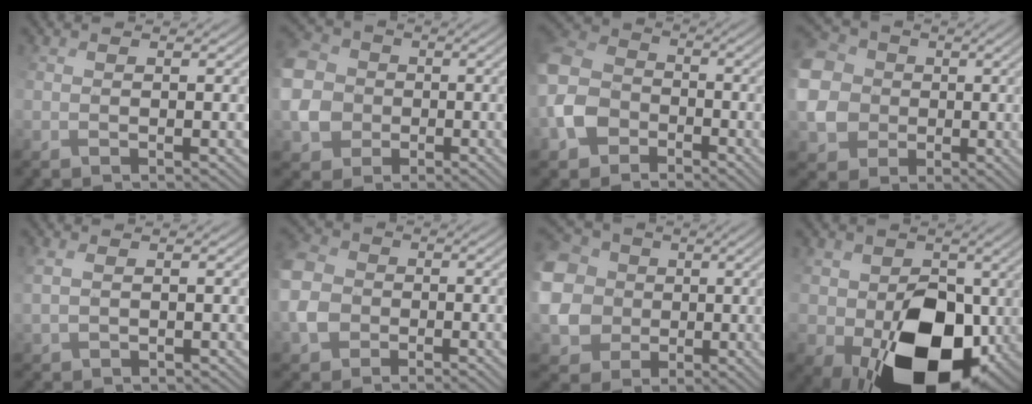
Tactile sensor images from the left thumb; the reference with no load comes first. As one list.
[{"total": 8.1, "force": [-0.6, 7.4, 3.2], "torque": [-0.118, -0.010, -0.020]}, {"total": 7.6, "force": [-3.2, 5.9, 3.5], "torque": [-0.107, -0.001, -0.084]}, {"total": 12.8, "force": [1.8, 11.7, 4.9], "torque": [-0.185, 0.001, 0.020]}, {"total": 1.1, "force": [1.1, 0.4, 0.0], "torque": [-0.006, 0.007, 0.025]}, {"total": 5.2, "force": [-1.2, 4.5, 2.2], "torque": [-0.072, 0.005, -0.042]}, {"total": 16.0, "force": [3.1, 14.6, 5.8], "torque": [-0.225, 0.017, 0.034]}, {"total": 14.3, "force": [-0.9, 10.4, 9.8], "torque": [-0.161, -0.041, 0.007]}]